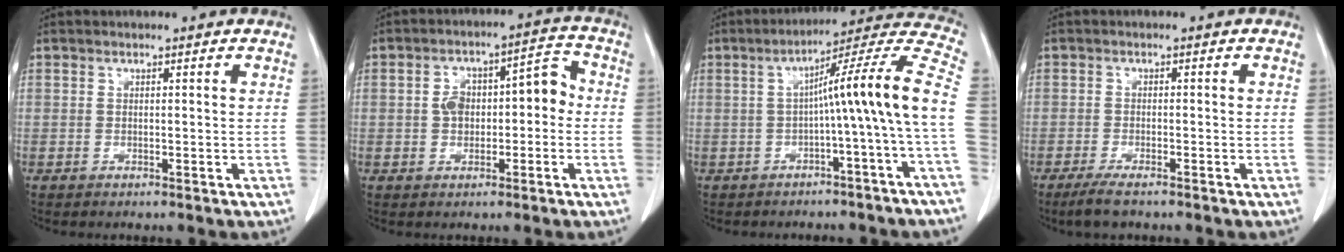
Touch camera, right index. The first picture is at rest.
{"total": 7.7, "force": [-0.5, 4.3, 6.4], "torque": [-0.099, 0.046, -0.007]}
{"total": 13.7, "force": [-1.3, -1.9, 13.6], "torque": [-0.177, 0.036, -0.025]}
{"total": 3.7, "force": [-2.8, 0.5, 2.3], "torque": [-0.048, -0.008, -0.049]}